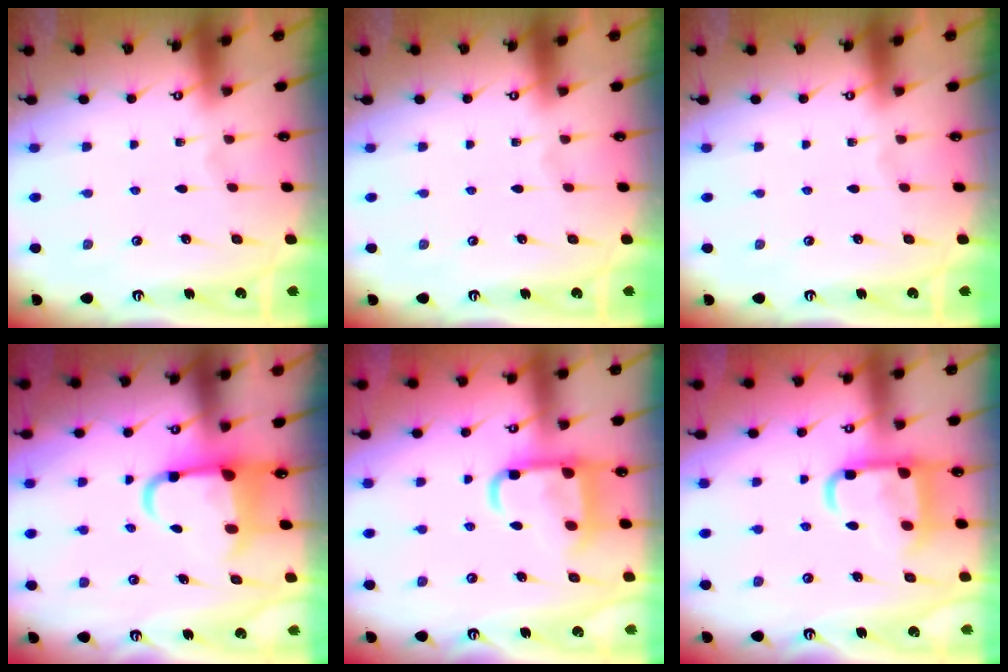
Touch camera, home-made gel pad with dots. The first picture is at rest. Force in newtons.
{"total": 0.0}
{"total": 0.0}
{"total": 7.3, "press": 7.1, "slide": 1.8}
{"total": 13.2, "press": 13.2, "slide": 1.6}
{"total": 13.2, "press": 13.2, "slide": 1.6}